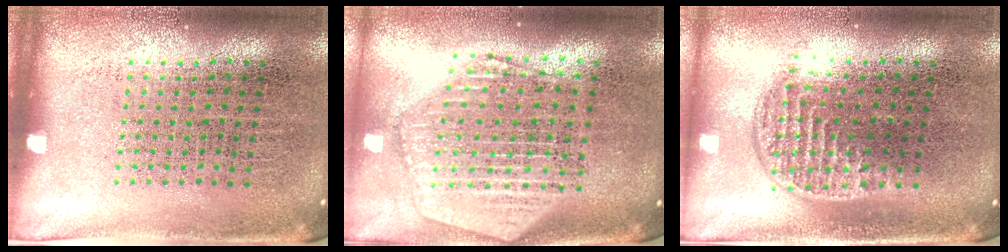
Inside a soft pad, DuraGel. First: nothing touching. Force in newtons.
{"total": 2.4, "press": 2.1, "slide": 1.3}
{"total": 1.2, "press": 1.0, "slide": 0.6}